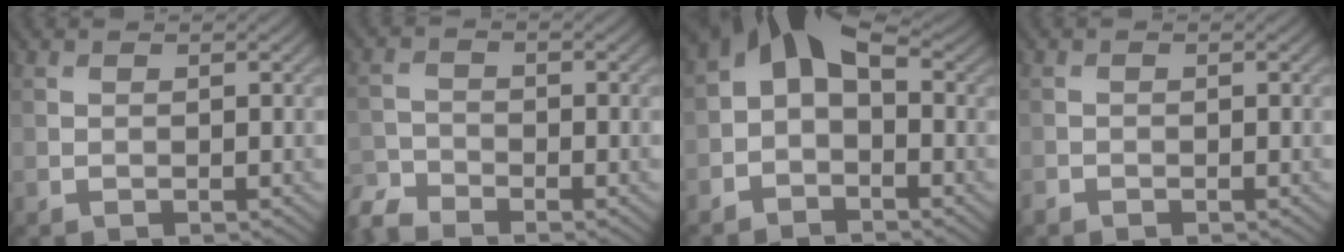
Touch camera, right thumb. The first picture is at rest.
{"total": 3.6, "force": [-3.5, 0.6, 0.7], "torque": [-0.021, -0.008, -0.082]}
{"total": 6.2, "force": [-0.4, 4.2, 4.5], "torque": [-0.075, 0.016, -0.029]}
{"total": 0.7, "force": [-0.7, 0.2, 0.0], "torque": [-0.002, 0.000, -0.014]}